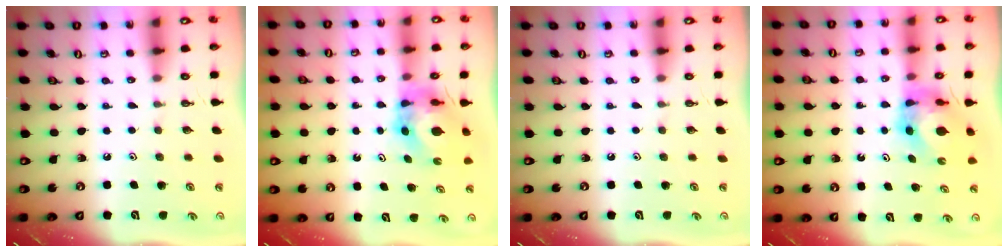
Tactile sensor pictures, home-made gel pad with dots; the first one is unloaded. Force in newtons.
{"total": 6.6, "press": 6.6, "slide": 0.7}
{"total": 0.0}
{"total": 6.8, "press": 6.8, "slide": 0.5}